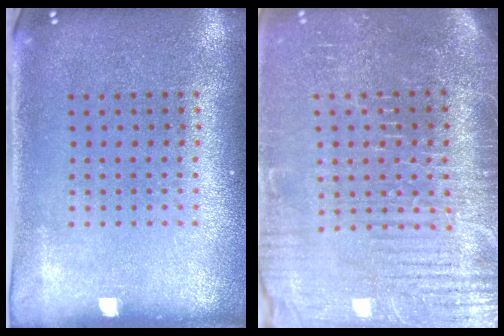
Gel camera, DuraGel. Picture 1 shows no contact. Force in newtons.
{"total": 4.3, "press": 4.1, "slide": 1.4}